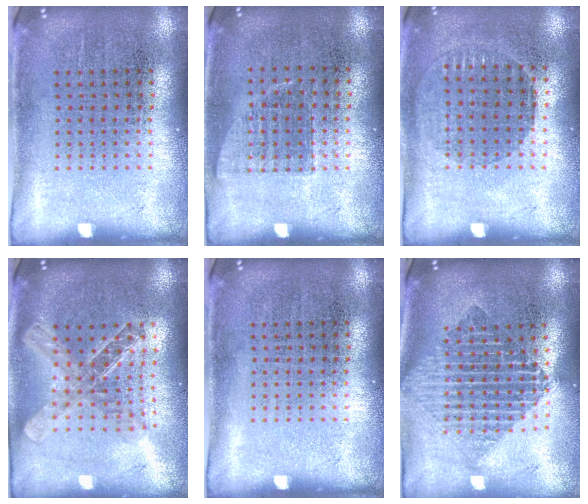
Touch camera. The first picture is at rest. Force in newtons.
{"total": 0.8, "press": 0.7, "slide": 0.3}
{"total": 0.9, "press": 0.9, "slide": 0.3}
{"total": 2.0, "press": 1.7, "slide": 1.1}
{"total": 0.0}
{"total": 1.9, "press": 1.6, "slide": 1.1}